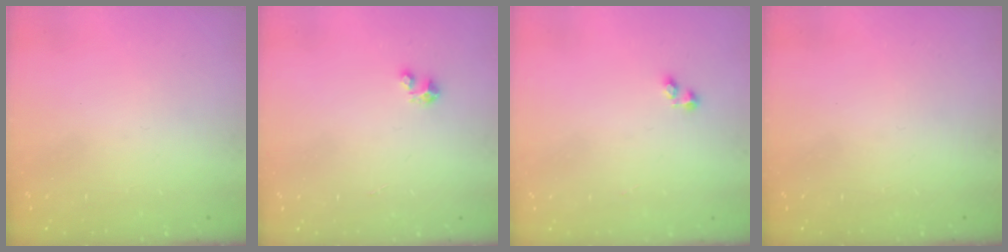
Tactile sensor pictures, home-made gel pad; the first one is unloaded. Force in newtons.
{"total": 2.1, "press": 2.1, "slide": 0.1}
{"total": 1.6, "press": 1.5, "slide": 0.4}
{"total": 0.0}